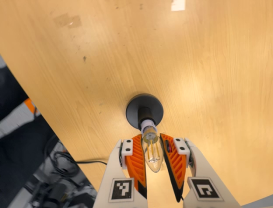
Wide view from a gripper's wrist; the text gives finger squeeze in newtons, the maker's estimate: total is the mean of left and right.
{"total": 15.0, "left": 14.1, "right": 15.8}